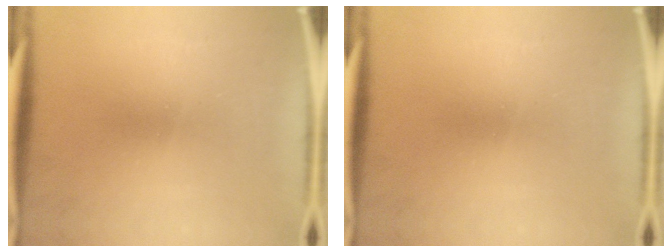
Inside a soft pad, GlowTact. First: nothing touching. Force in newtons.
{"total": 0.0}